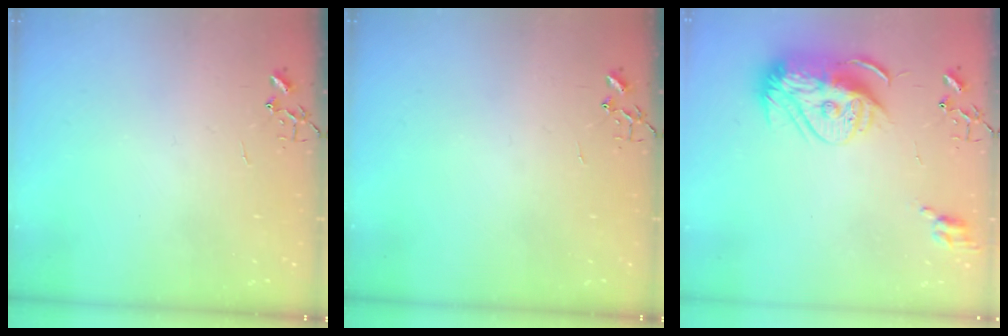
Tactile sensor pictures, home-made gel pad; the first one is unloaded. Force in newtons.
{"total": 0.0}
{"total": 15.1, "press": 15.0, "slide": 1.3}